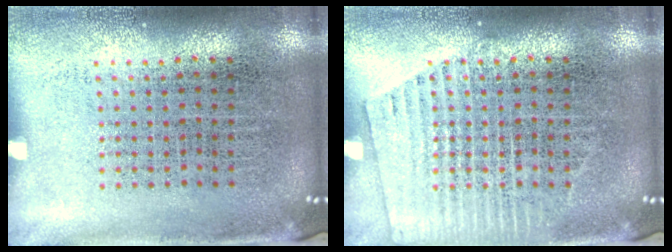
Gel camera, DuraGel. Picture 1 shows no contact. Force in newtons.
{"total": 1.7, "press": 1.6, "slide": 0.3}